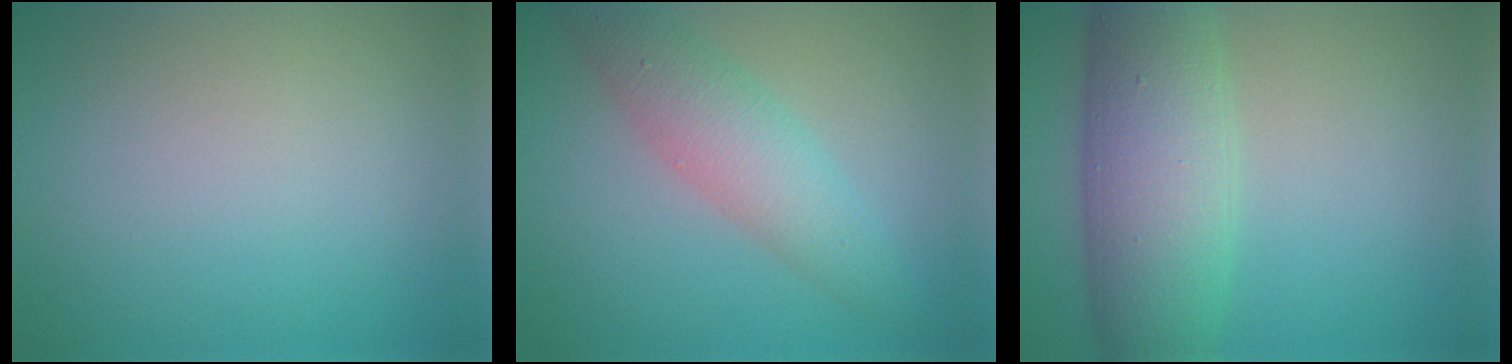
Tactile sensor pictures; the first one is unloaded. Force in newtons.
{"total": 4.6, "press": 4.6, "slide": 0.1}
{"total": 8.4, "press": 8.4, "slide": 0.2}